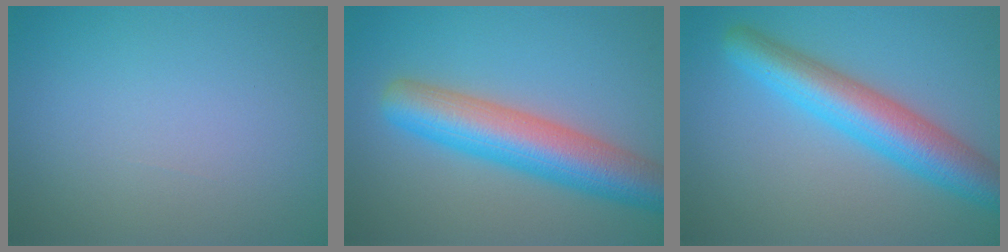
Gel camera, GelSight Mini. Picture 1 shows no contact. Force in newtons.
{"total": 8.0, "press": 8.0, "slide": 0.3}
{"total": 7.0, "press": 7.0, "slide": 0.1}